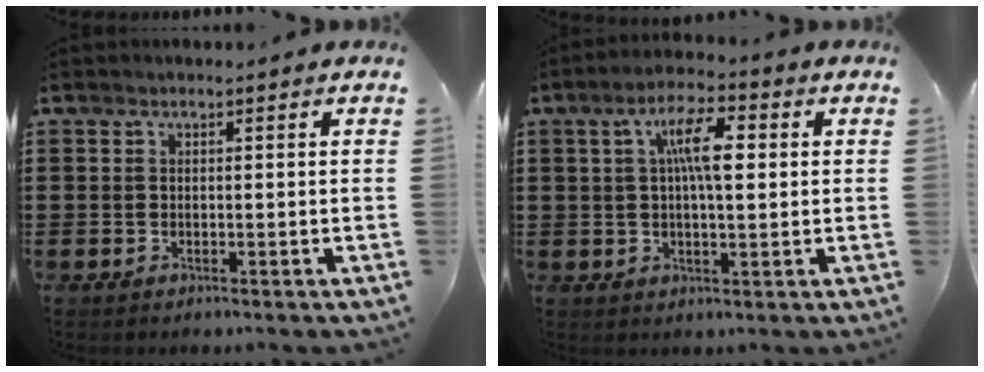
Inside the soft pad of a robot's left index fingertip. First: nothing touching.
{"total": 7.9, "force": [1.9, 2.8, 7.2], "torque": [-0.134, 0.012, 0.028]}